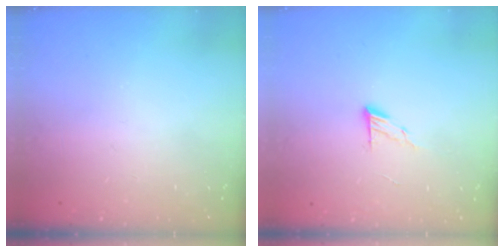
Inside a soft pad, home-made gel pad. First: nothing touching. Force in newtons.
{"total": 7.9, "press": 7.9, "slide": 0.7}